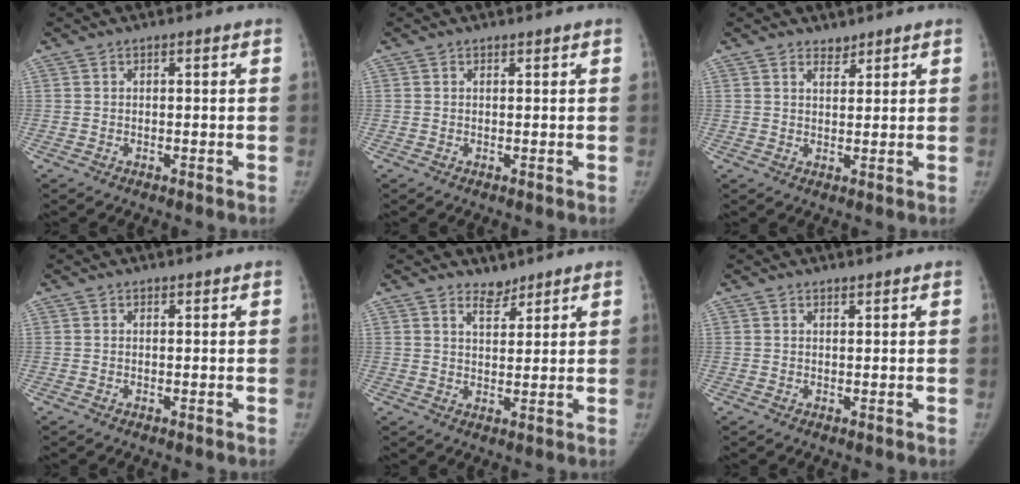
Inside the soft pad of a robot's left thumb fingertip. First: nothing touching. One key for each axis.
{"total": 0.0}
{"total": 2.1, "fx": 1.8, "fy": 1.0, "fz": 0.1, "tx": 0.014, "ty": -0.017, "tz": 0.026}
{"total": 0.0}
{"total": 3.3, "fx": 2.8, "fy": 1.5, "fz": 0.5, "tx": 0.010, "ty": -0.026, "tz": 0.047}
{"total": 0.7, "fx": 0.7, "fy": 0.1, "fz": -0.1, "tx": 0.005, "ty": -0.009, "tz": 0.011}